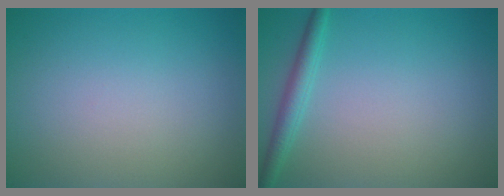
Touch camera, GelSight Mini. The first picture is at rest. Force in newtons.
{"total": 2.0, "press": 2.0, "slide": 0.1}